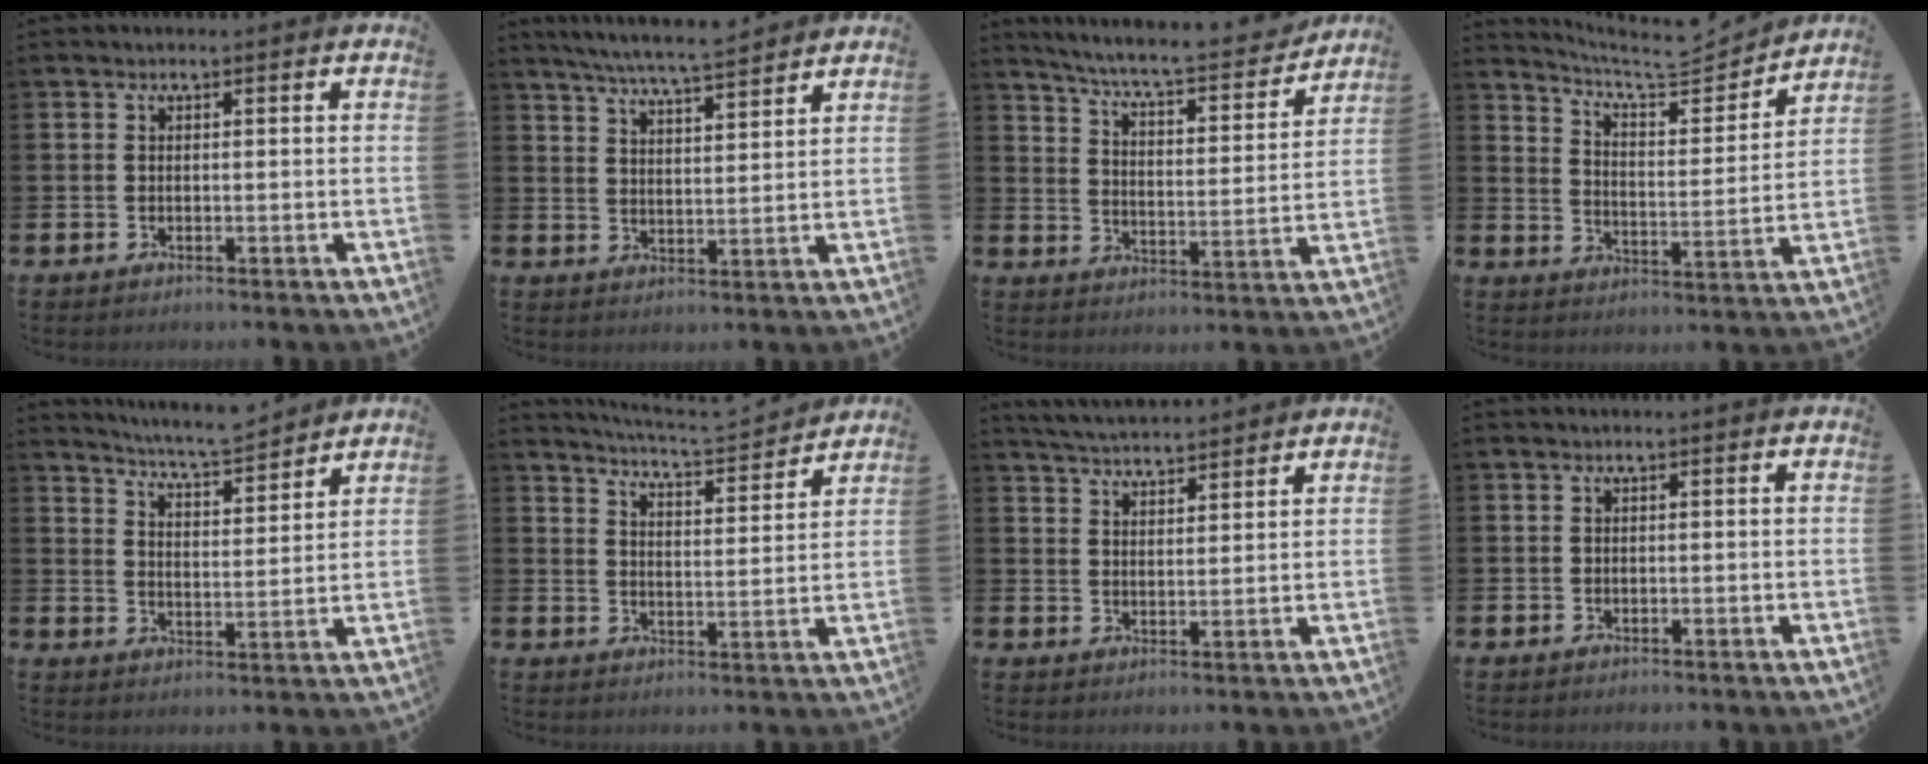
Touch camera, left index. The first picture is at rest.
{"total": 6.3, "force": [6.1, -0.1, 1.6], "torque": [-0.049, -0.035, 0.107]}
{"total": 7.3, "force": [6.8, 0.5, 2.6], "torque": [-0.073, -0.052, 0.112]}
{"total": 6.4, "force": [6.0, 1.3, 1.8], "torque": [-0.063, -0.044, 0.099]}
{"total": 6.3, "force": [6.3, -0.1, 0.9], "torque": [-0.037, -0.043, 0.110]}
{"total": 5.9, "force": [5.8, 0.1, 1.0], "torque": [-0.037, -0.043, 0.099]}
{"total": 4.8, "force": [4.8, 0.3, 0.2], "torque": [-0.015, -0.027, 0.086]}
{"total": 0.0}